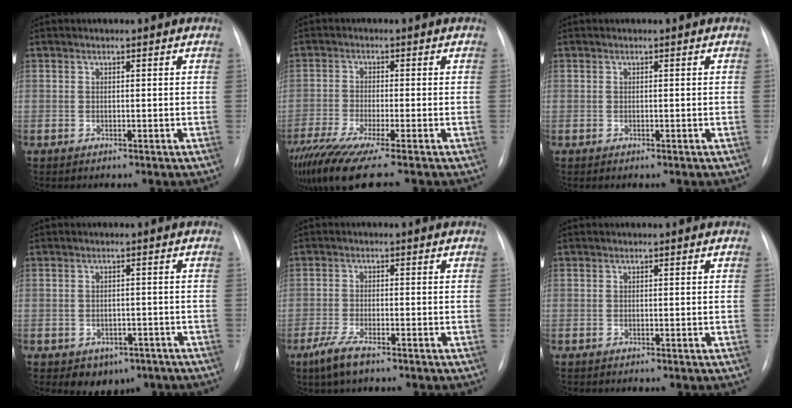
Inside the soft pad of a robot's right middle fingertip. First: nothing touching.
{"total": 10.9, "force": [-8.5, 0.0, 6.8], "torque": [-0.115, -0.029, -0.144]}
{"total": 0.0}
{"total": 5.1, "force": [-3.2, 3.5, 1.9], "torque": [-0.013, 0.009, -0.028]}
{"total": 4.6, "force": [-3.1, 0.9, 3.3], "torque": [-0.074, -0.011, -0.054]}
{"total": 0.0}